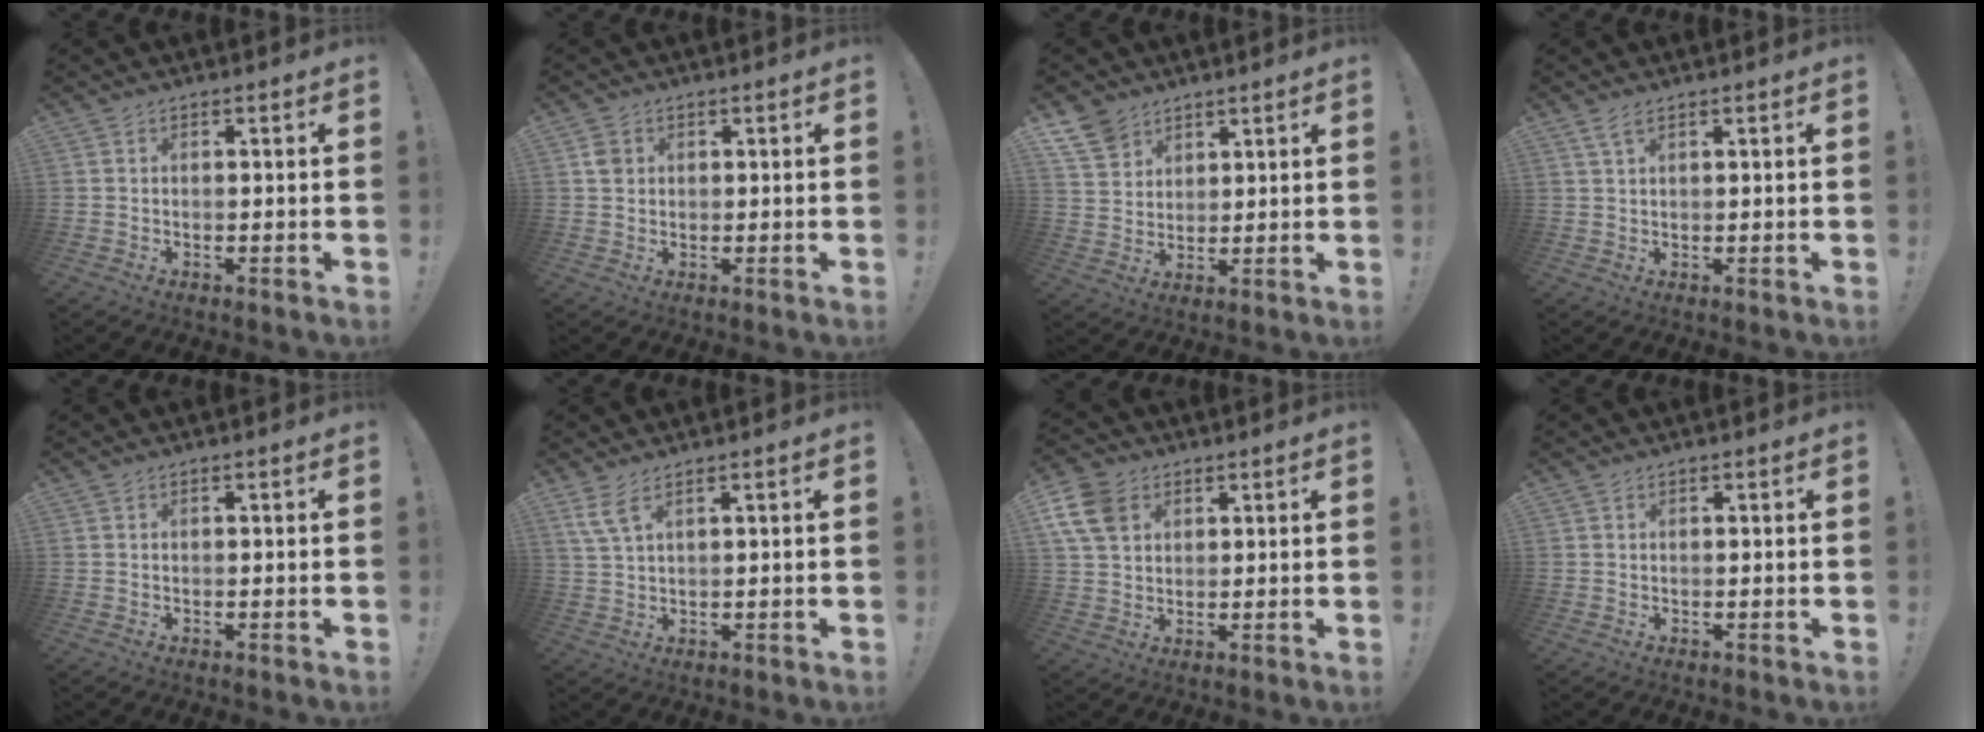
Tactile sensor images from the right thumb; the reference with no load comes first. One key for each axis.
{"total": 2.5, "fx": 1.0, "fy": 2.2, "fz": 0.9, "tx": -0.011, "ty": -0.001, "tz": 0.018}
{"total": 9.2, "fx": 6.4, "fy": 6.1, "fz": 2.4, "tx": -0.053, "ty": -0.035, "tz": 0.130}
{"total": 2.8, "fx": 1.8, "fy": 0.9, "fz": 2.0, "tx": -0.041, "ty": -0.001, "tz": 0.033}
{"total": 0.0}
{"total": 4.8, "fx": 3.0, "fy": 1.0, "fz": 3.6, "tx": -0.081, "ty": -0.005, "tz": 0.057}
{"total": 10.3, "fx": 4.4, "fy": 7.5, "fz": 5.6, "tx": -0.120, "ty": -0.003, "tz": 0.091}
{"total": 0.7, "fx": 0.3, "fy": 0.7, "fz": -0.1, "tx": 0.005, "ty": -0.001, "tz": 0.005}